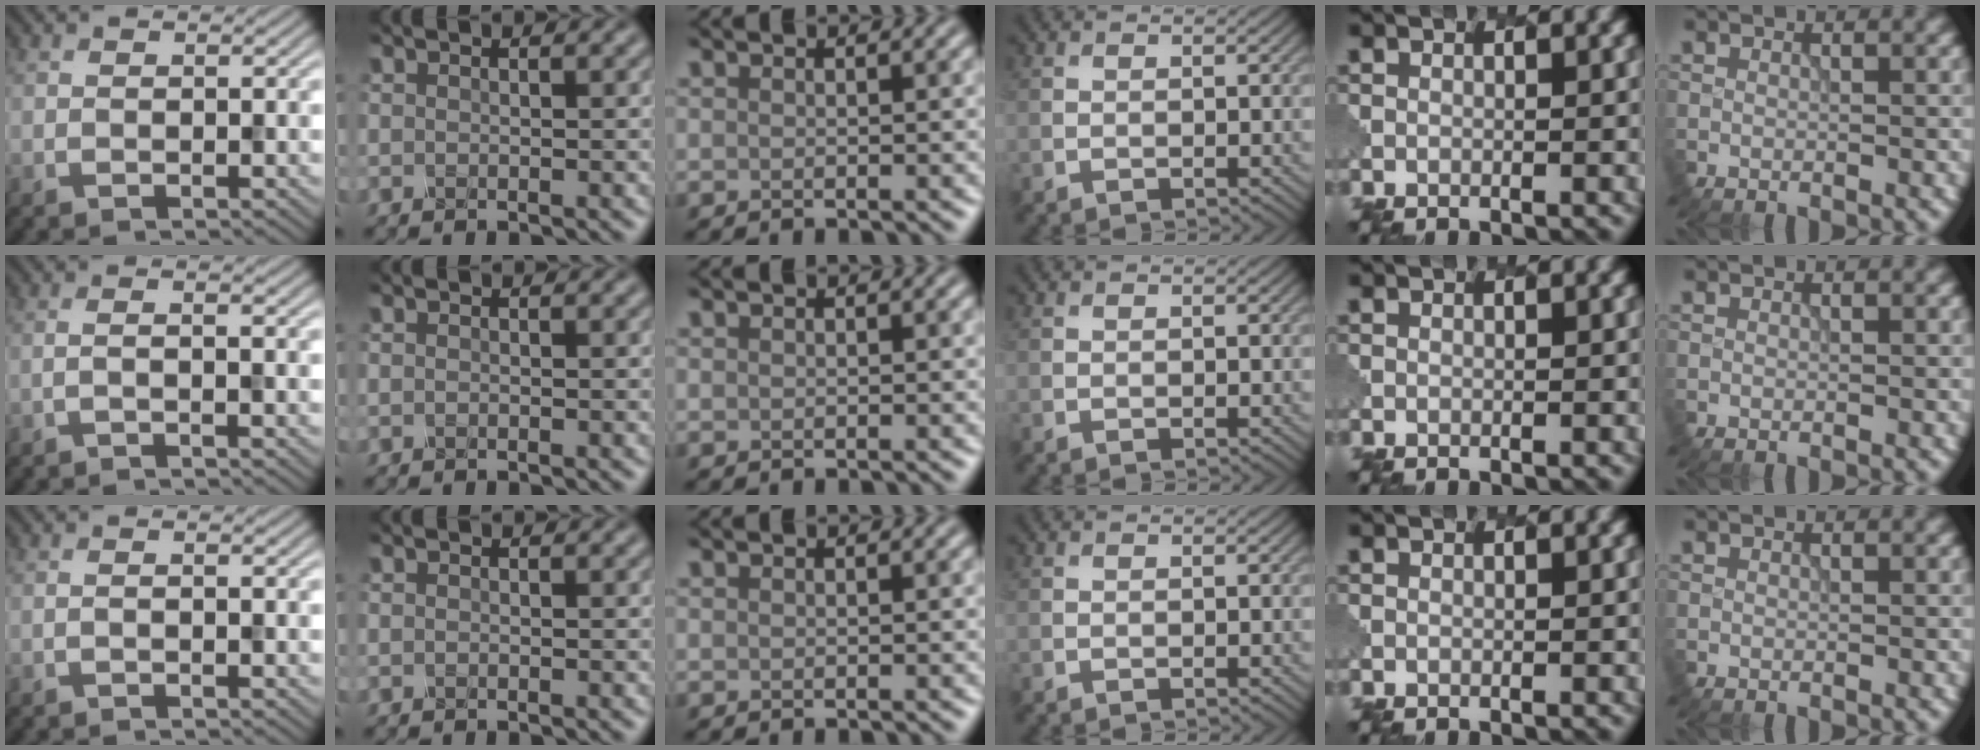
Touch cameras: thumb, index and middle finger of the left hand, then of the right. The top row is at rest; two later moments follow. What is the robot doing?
{"motion": "dispense", "object": "syringe"}